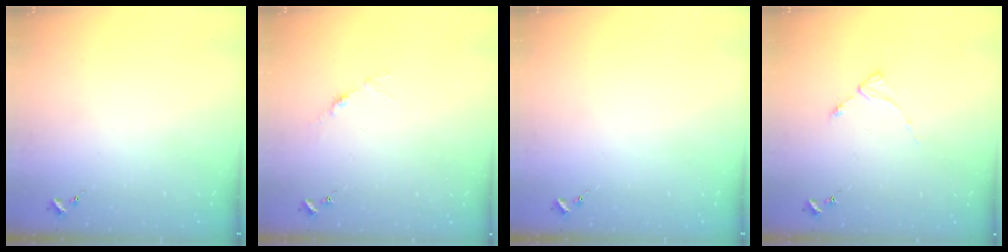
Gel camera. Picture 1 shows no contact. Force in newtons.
{"total": 3.8, "press": 3.8, "slide": 0.5}
{"total": 0.0}
{"total": 2.9, "press": 2.8, "slide": 0.4}